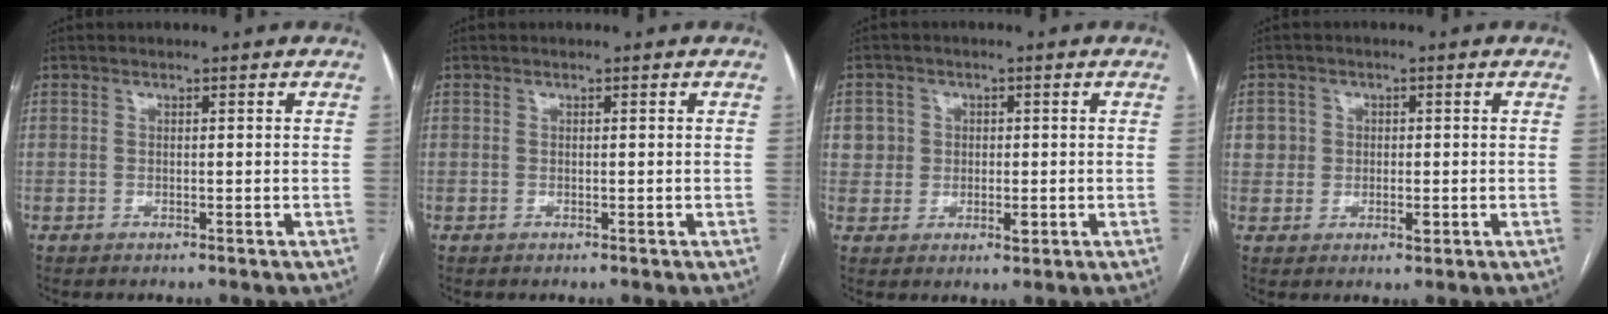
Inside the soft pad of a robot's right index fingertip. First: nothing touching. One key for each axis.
{"total": 0.0}
{"total": 4.2, "fx": 0.6, "fy": 4.0, "fz": 1.0, "tx": -0.005, "ty": 0.003, "tz": 0.011}
{"total": 3.6, "fx": 0.3, "fy": 3.4, "fz": 1.1, "tx": -0.007, "ty": 0.003, "tz": 0.006}